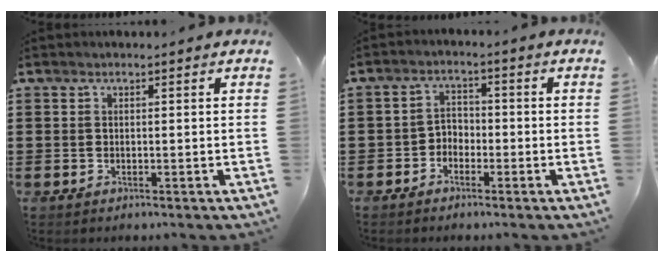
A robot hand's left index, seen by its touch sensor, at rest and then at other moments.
{"total": 2.6, "force": [-2.1, 1.5, 0.4], "torque": [-0.014, 0.007, -0.047]}